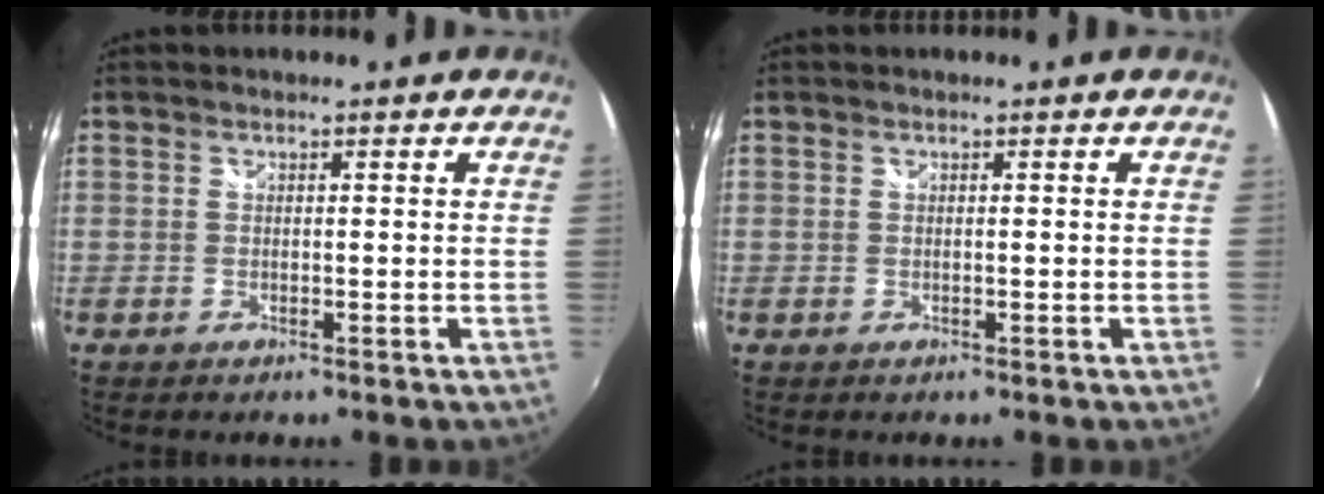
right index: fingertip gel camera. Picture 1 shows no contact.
{"total": 0.0}